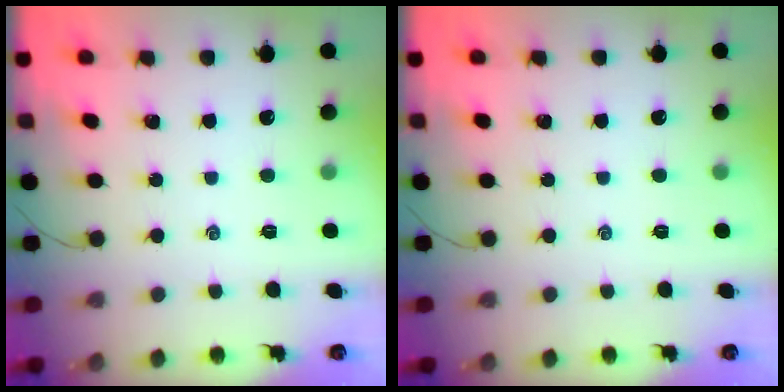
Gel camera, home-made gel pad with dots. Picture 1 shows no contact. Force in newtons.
{"total": 0.0}